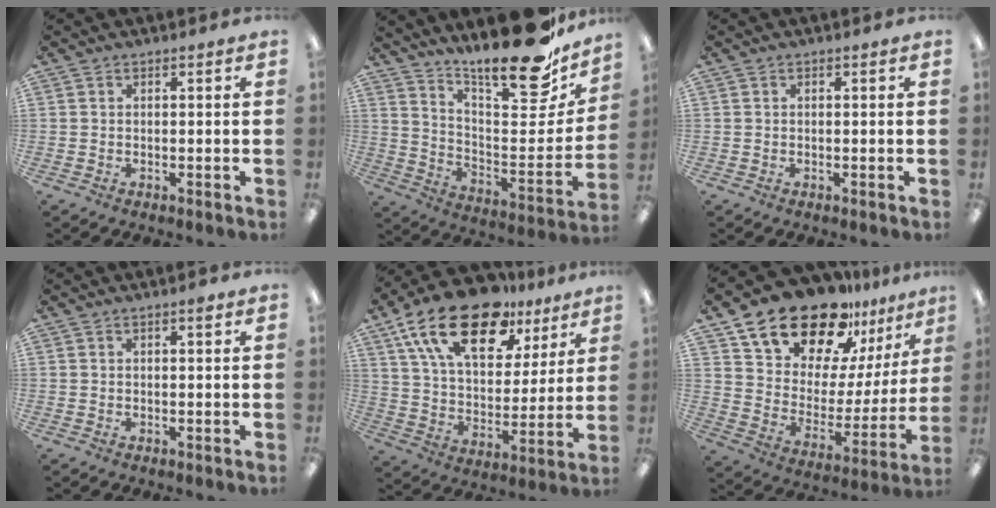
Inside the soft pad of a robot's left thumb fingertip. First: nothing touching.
{"total": 22.7, "force": [18.7, 5.6, 11.6], "torque": [-0.159, -0.139, 0.307]}
{"total": 0.0}
{"total": 1.0, "force": [0.7, 0.2, 0.8], "torque": [-0.010, -0.001, 0.009]}
{"total": 21.9, "force": [14.3, 10.5, 12.8], "torque": [-0.227, -0.068, 0.253]}
{"total": 20.8, "force": [17.1, 9.4, 7.2], "torque": [-0.141, -0.118, 0.306]}